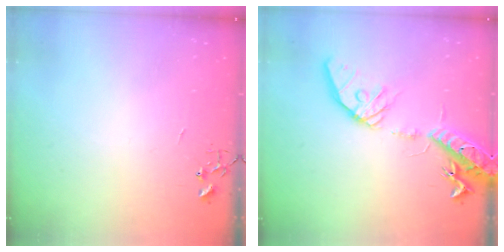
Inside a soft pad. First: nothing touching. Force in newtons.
{"total": 18.6, "press": 18.2, "slide": 3.5}